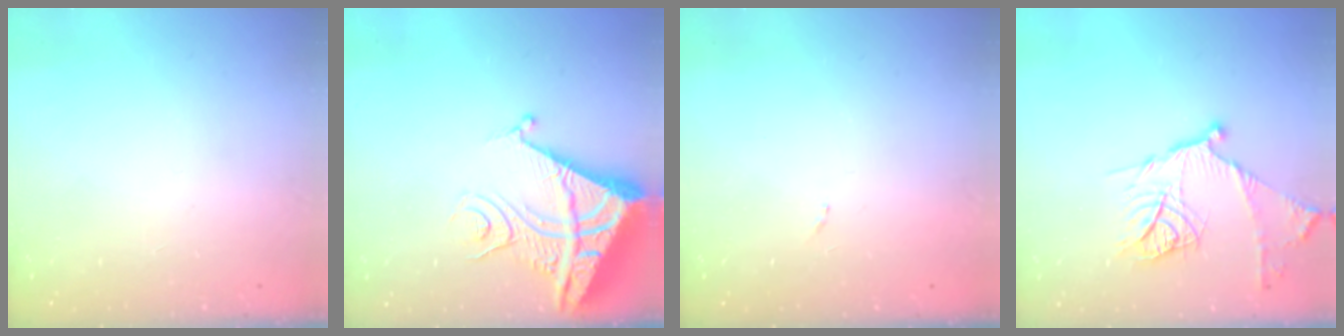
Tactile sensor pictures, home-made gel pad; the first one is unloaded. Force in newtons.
{"total": 11.4, "press": 11.3, "slide": 1.3}
{"total": 4.2, "press": 4.1, "slide": 0.7}
{"total": 15.0, "press": 14.9, "slide": 1.2}